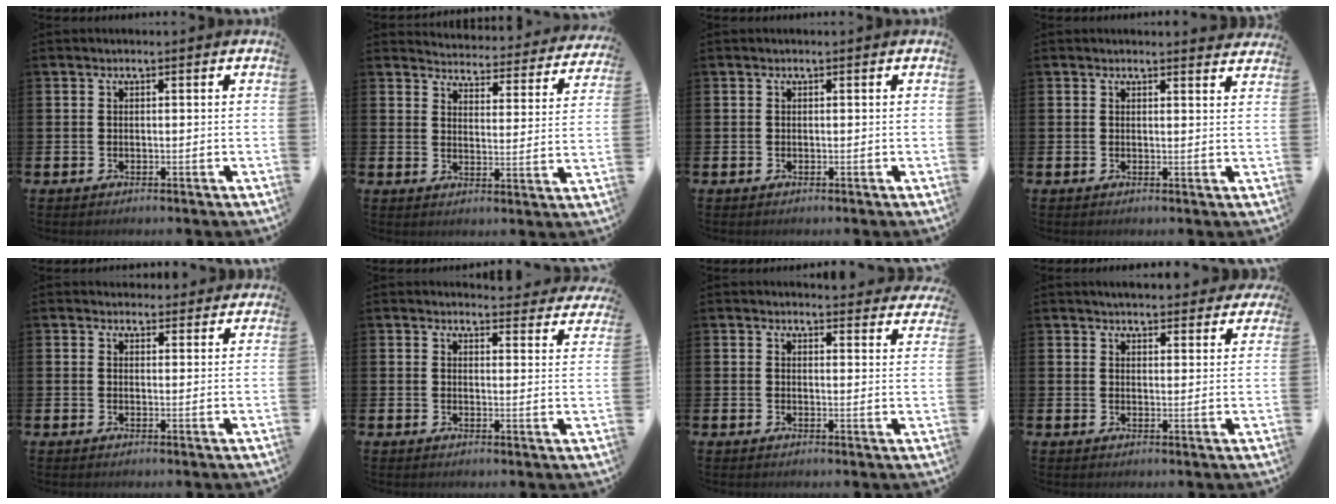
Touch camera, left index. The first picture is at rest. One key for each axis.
{"total": 4.0, "fx": 4.0, "fy": 0.5, "fz": 0.2, "tx": -0.020, "ty": -0.039, "tz": 0.064}
{"total": 0.0}
{"total": 1.6, "fx": 1.6, "fy": 0.0, "fz": 0.0, "tx": 0.007, "ty": -0.013, "tz": 0.028}
{"total": 2.7, "fx": 2.6, "fy": 0.9, "fz": -0.2, "tx": 0.017, "ty": -0.016, "tz": 0.044}
{"total": 3.5, "fx": 3.4, "fy": 0.4, "fz": 0.0, "tx": 0.010, "ty": -0.027, "tz": 0.059}
{"total": 3.1, "fx": 3.1, "fy": 0.4, "fz": -0.2, "tx": 0.006, "ty": -0.020, "tz": 0.054}
{"total": 3.8, "fx": 3.8, "fy": 0.7, "fz": 0.2, "tx": -0.005, "ty": -0.020, "tz": 0.067}